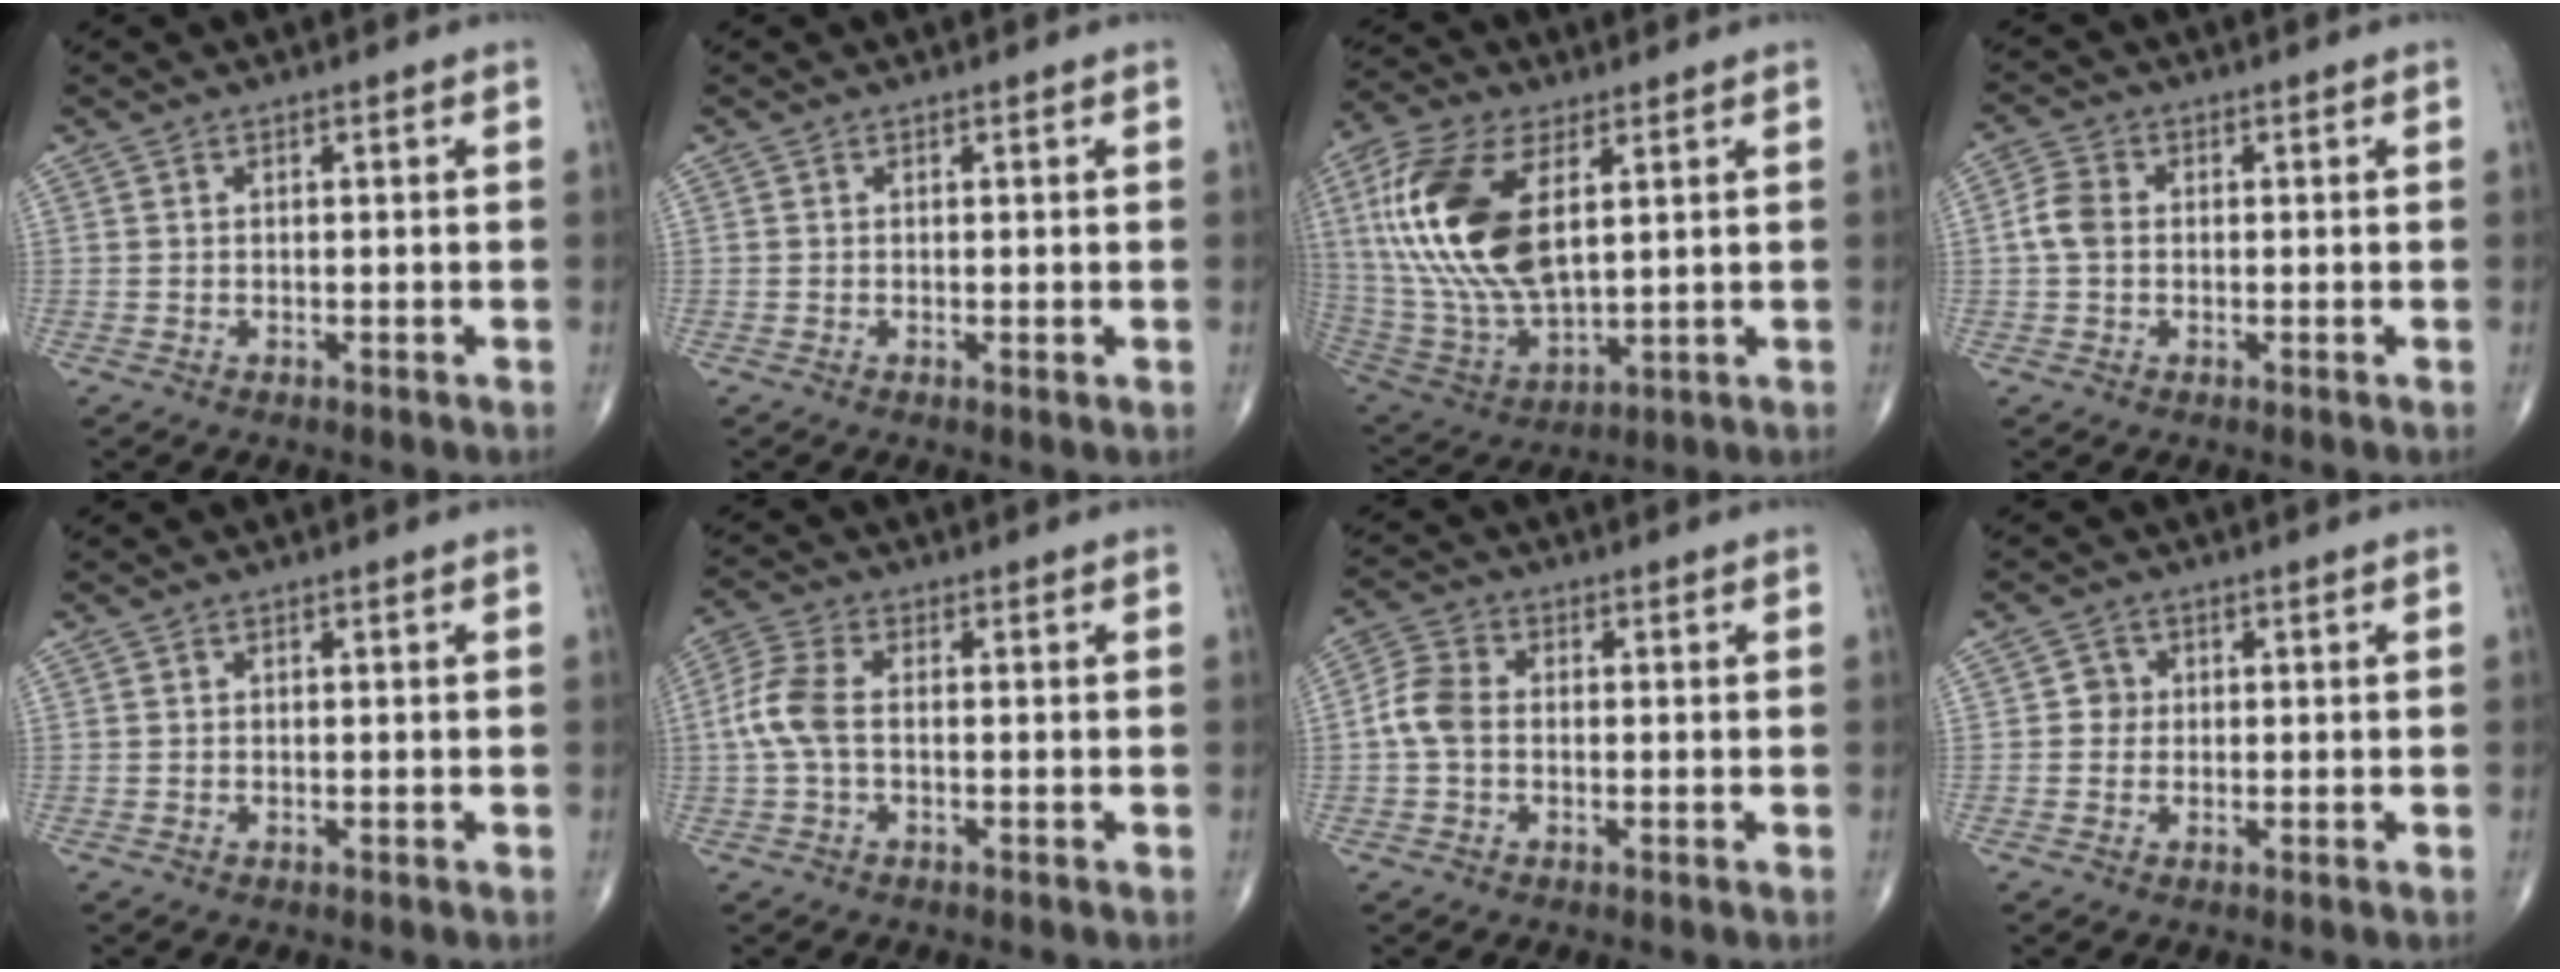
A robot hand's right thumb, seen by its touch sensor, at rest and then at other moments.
{"total": 0.7, "force": [0.0, 0.1, 0.7], "torque": [-0.017, -0.004, -0.001]}
{"total": 22.0, "force": [5.5, 11.2, 18.2], "torque": [-0.384, -0.022, 0.104]}
{"total": 4.1, "force": [-0.1, 3.0, 2.8], "torque": [-0.059, 0.012, -0.009]}
{"total": 0.0}
{"total": 6.3, "force": [-0.4, 3.3, 5.4], "torque": [-0.138, 0.017, -0.015]}
{"total": 5.4, "force": [-0.6, 3.9, 3.8], "torque": [-0.076, 0.015, -0.021]}
{"total": 2.3, "force": [0.0, 2.2, 0.7], "torque": [0.005, 0.007, -0.006]}